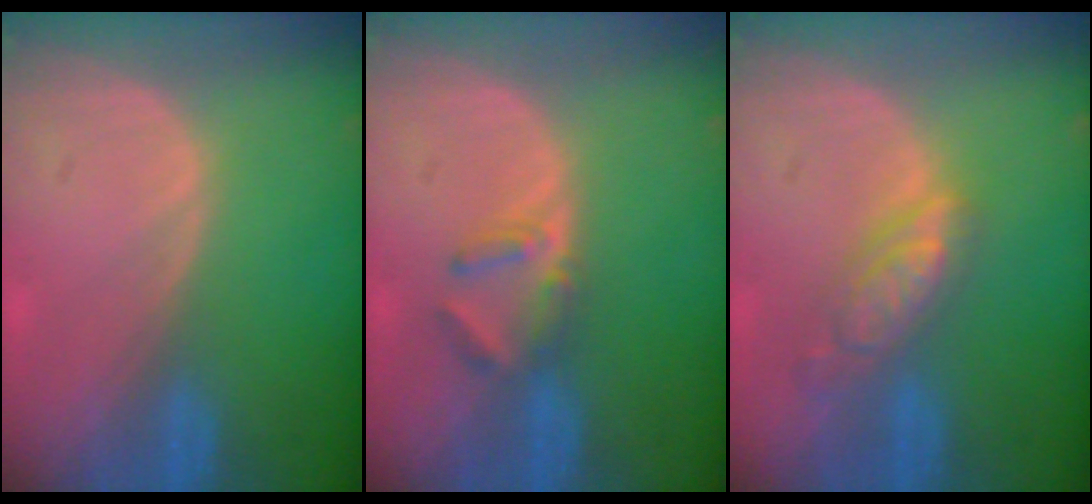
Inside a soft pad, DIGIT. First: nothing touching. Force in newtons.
{"total": 3.5, "press": 3.4, "slide": 1.1}
{"total": 5.8, "press": 5.1, "slide": 2.8}